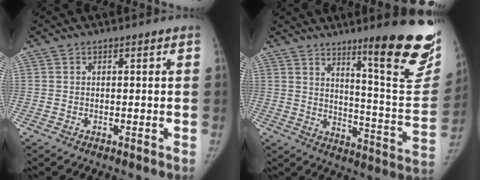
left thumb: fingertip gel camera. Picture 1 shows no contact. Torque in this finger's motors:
{"motor_torque": [1.91, 0.05, 1.24, -1.42, 0.30]}